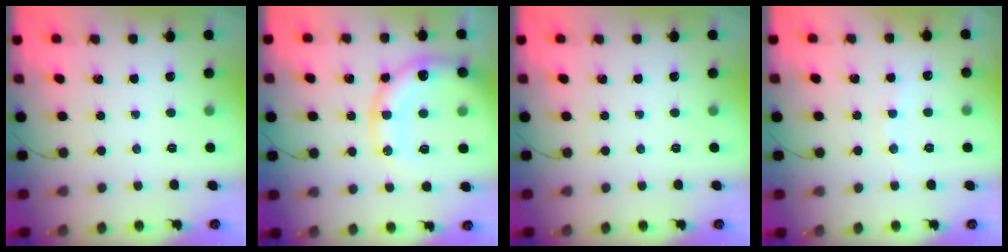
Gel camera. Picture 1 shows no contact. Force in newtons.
{"total": 17.7, "press": 17.4, "slide": 3.6}
{"total": 0.0}
{"total": 6.5, "press": 6.4, "slide": 1.4}